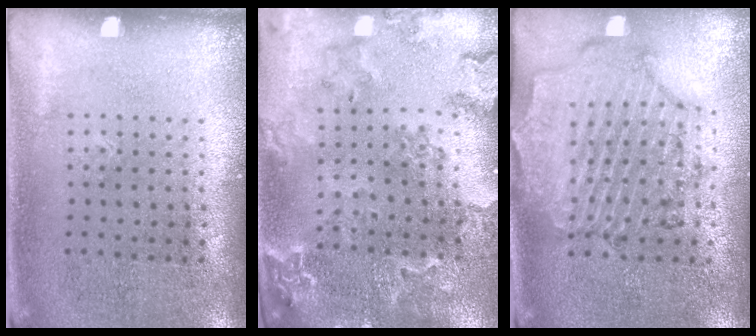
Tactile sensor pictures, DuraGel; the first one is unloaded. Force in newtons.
{"total": 1.7, "press": 1.7, "slide": 0.3}
{"total": 1.6, "press": 1.6, "slide": 0.4}